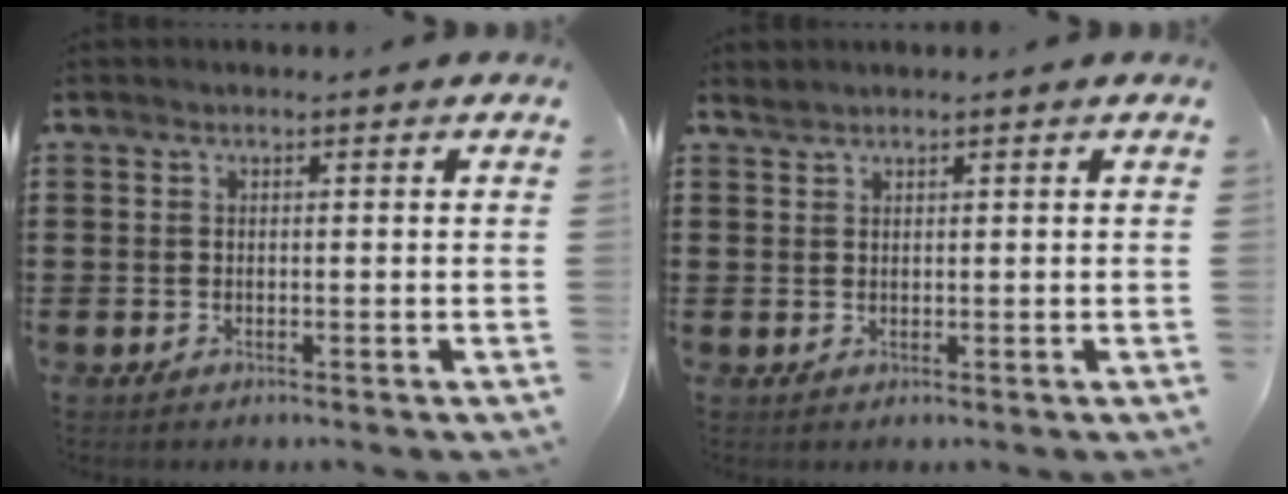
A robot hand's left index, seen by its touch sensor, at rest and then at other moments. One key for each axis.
{"total": 1.1, "fx": 1.0, "fy": 0.5, "fz": -0.1, "tx": -0.003, "ty": 0.001, "tz": 0.020}